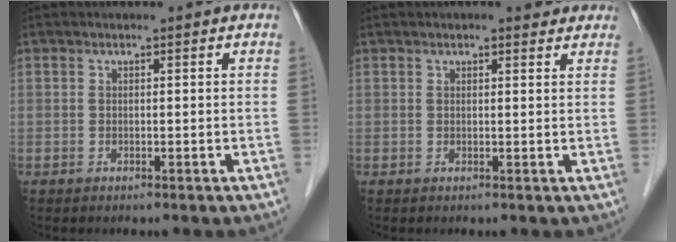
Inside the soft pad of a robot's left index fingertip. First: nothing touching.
{"total": 3.7, "force": [3.1, 1.1, 1.8], "torque": [-0.018, 0.017, 0.033]}